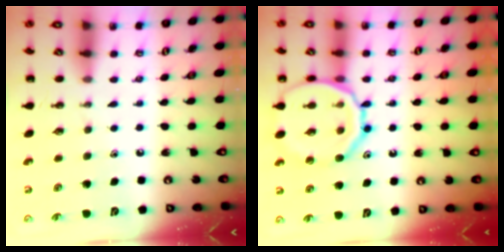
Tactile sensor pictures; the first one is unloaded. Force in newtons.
{"total": 16.7, "press": 16.6, "slide": 1.9}